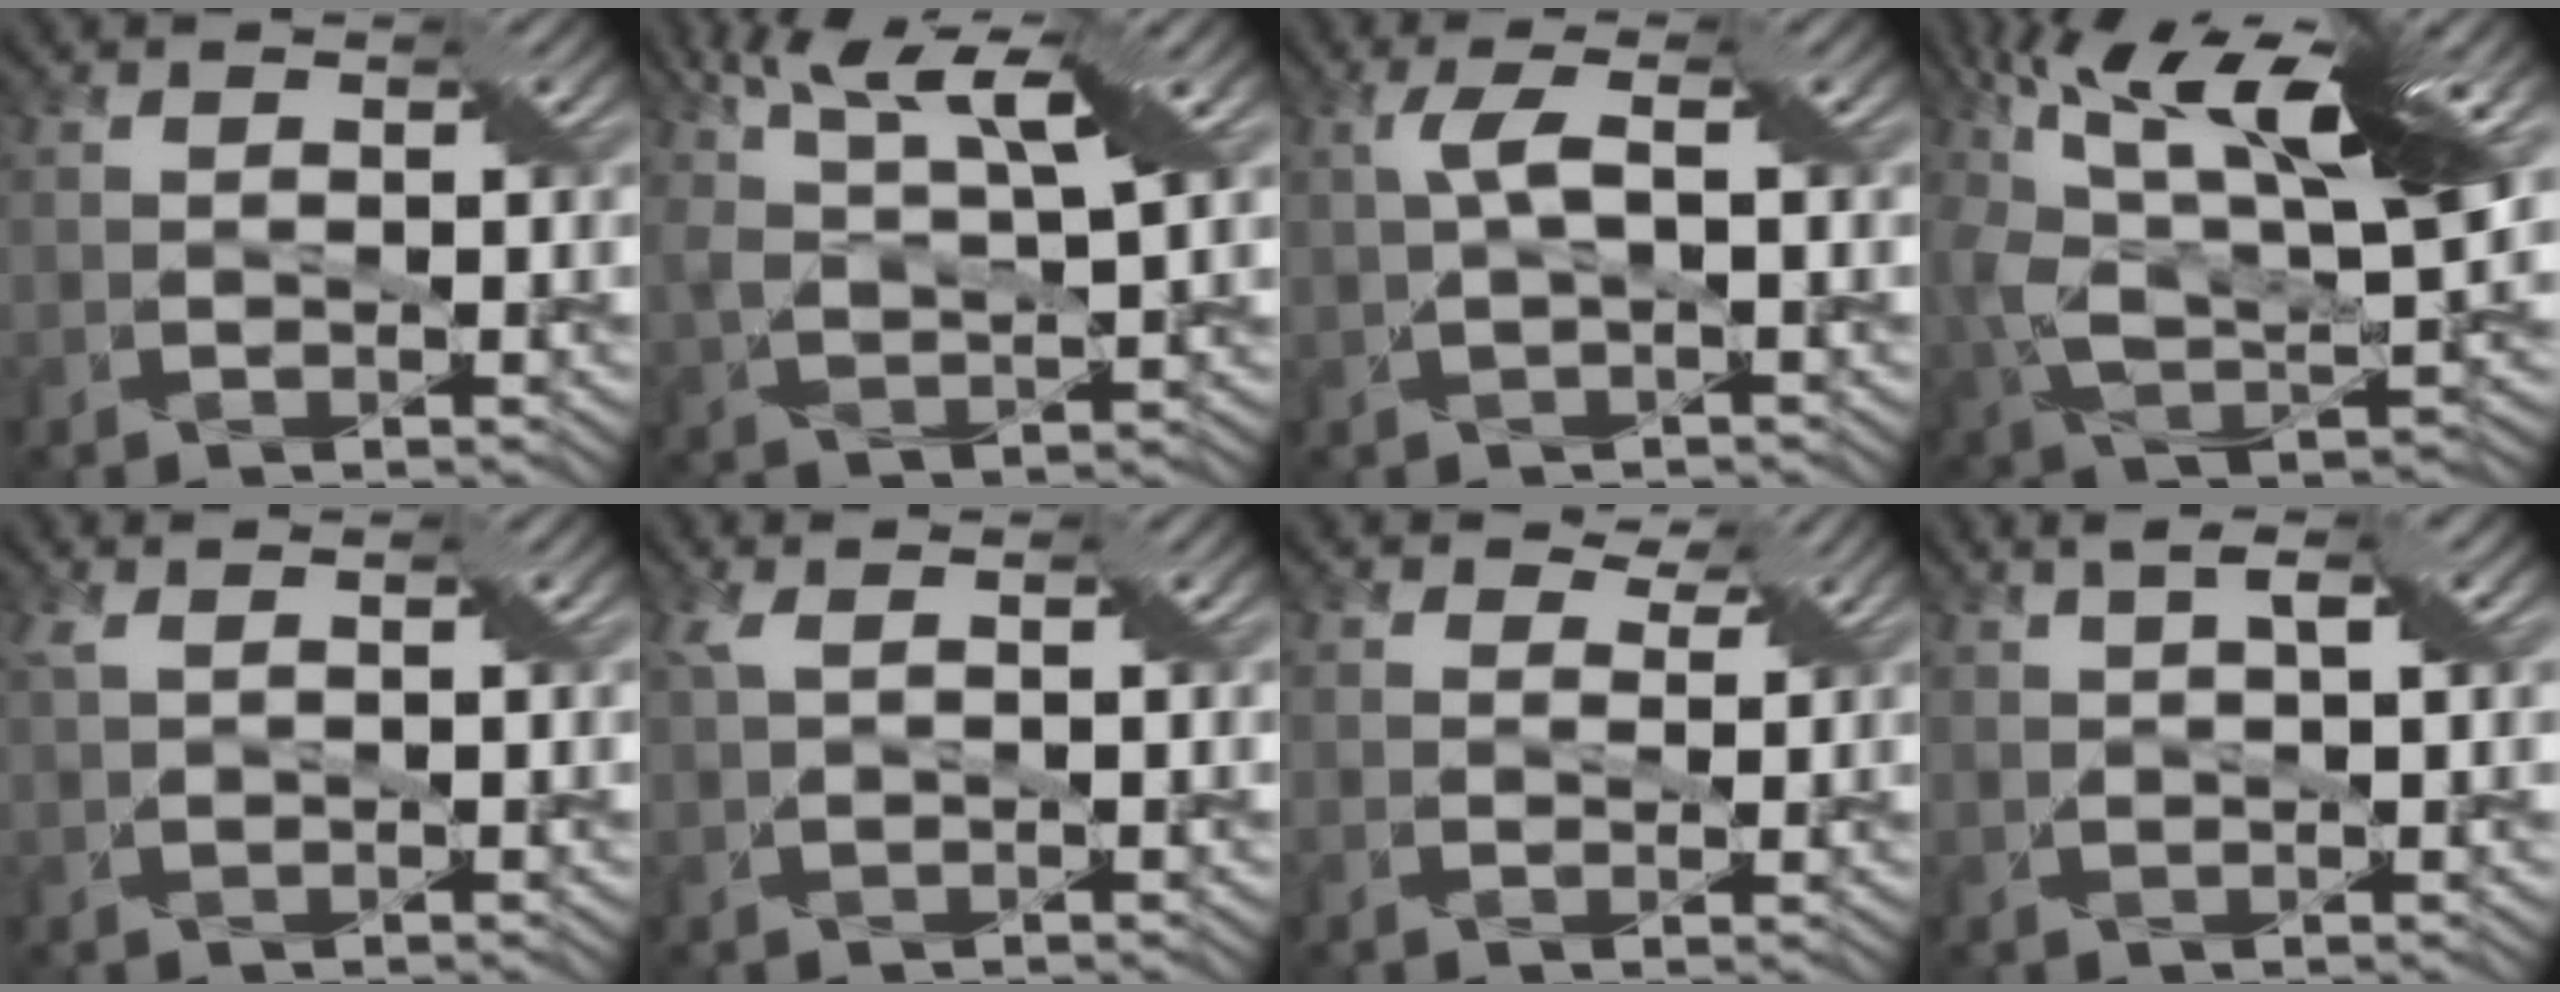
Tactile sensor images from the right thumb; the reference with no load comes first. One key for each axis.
{"total": 9.6, "fx": 5.0, "fy": 3.0, "fz": 7.6, "tx": -0.164, "ty": 0.016, "tz": 0.083}
{"total": 2.8, "fx": 0.4, "fy": 0.2, "fz": 2.7, "tx": -0.060, "ty": 0.010, "tz": 0.008}
{"total": 15.8, "fx": 5.4, "fy": 6.8, "fz": 13.2, "tx": -0.266, "ty": 0.013, "tz": 0.089}
{"total": 1.4, "fx": 1.0, "fy": 0.1, "fz": 1.1, "tx": -0.033, "ty": 0.006, "tz": 0.020}
{"total": 1.8, "fx": 0.8, "fy": 0.2, "fz": 1.5, "tx": -0.043, "ty": 0.008, "tz": 0.016}
{"total": 3.1, "fx": 2.5, "fy": 1.4, "fz": 1.1, "tx": -0.021, "ty": -0.004, "tz": 0.035}
{"total": 2.6, "fx": 1.4, "fy": 0.3, "fz": 2.2, "tx": -0.032, "ty": 0.005, "tz": 0.018}